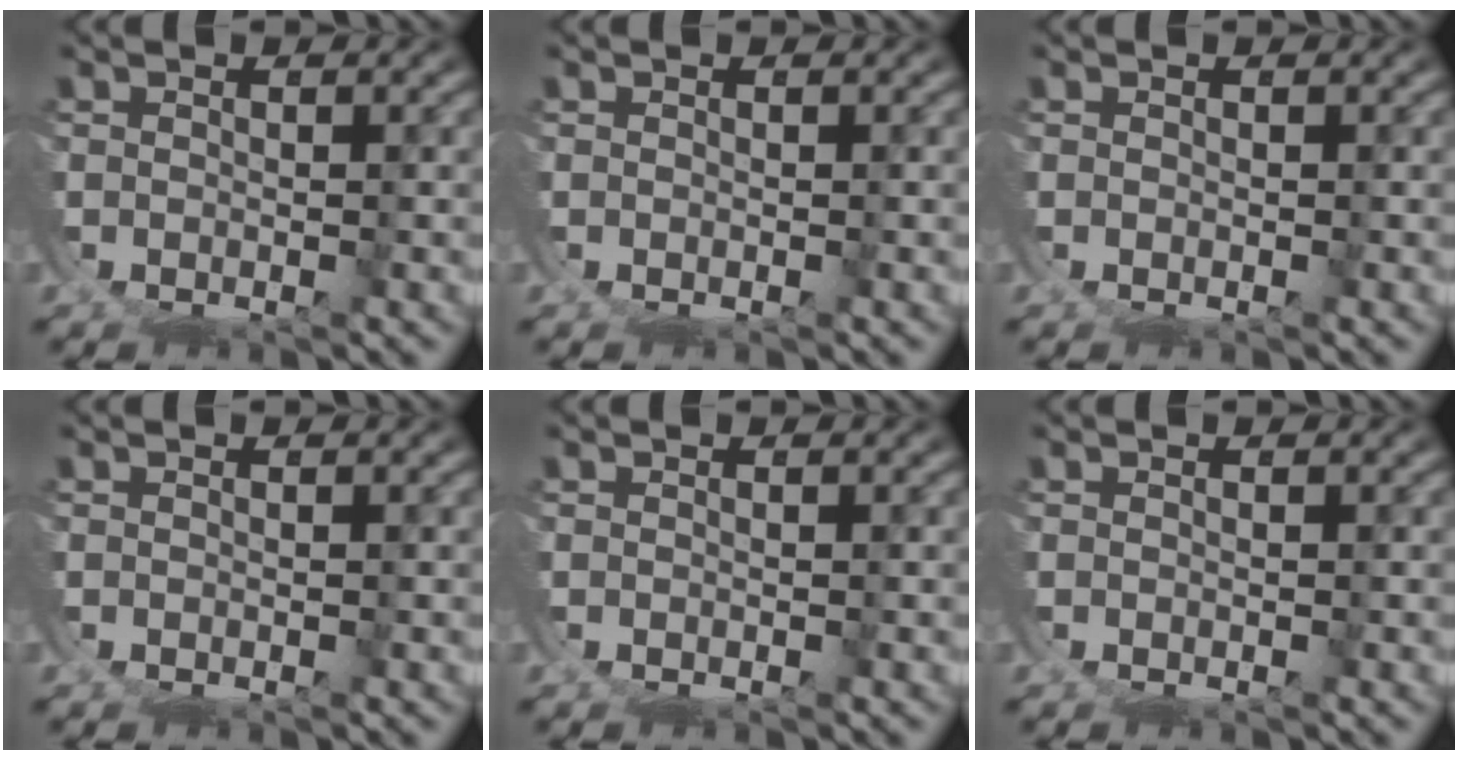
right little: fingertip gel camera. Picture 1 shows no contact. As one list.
[{"total": 0.0}, {"total": 0.0}, {"total": 0.0}, {"total": 0.0}, {"total": 0.0}]